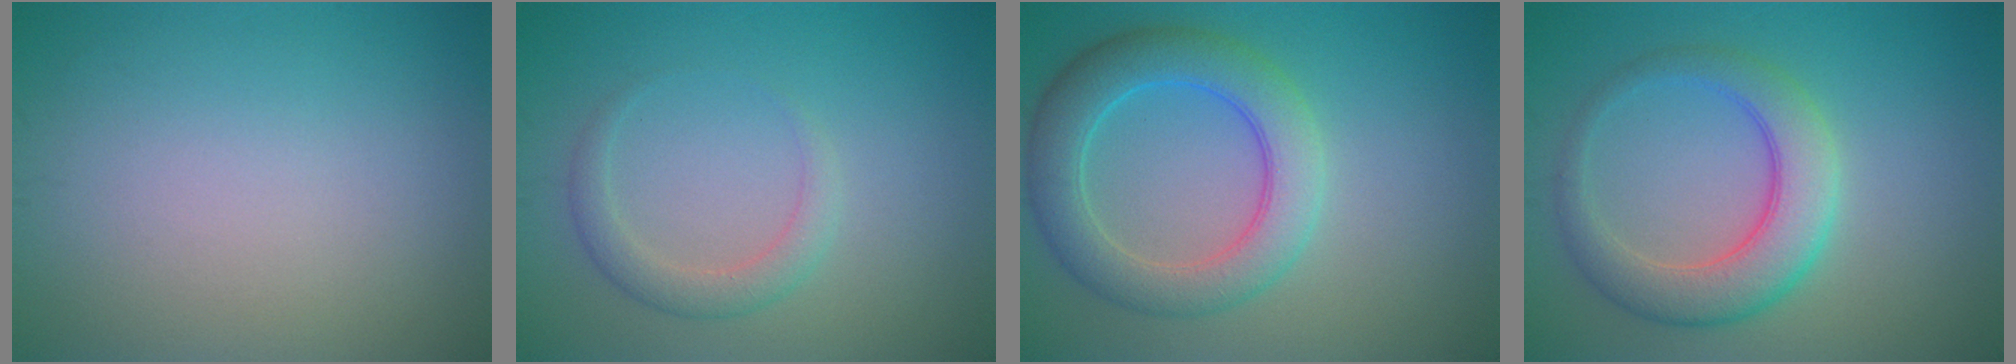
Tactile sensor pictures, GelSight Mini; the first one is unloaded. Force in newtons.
{"total": 2.1, "press": 2.1, "slide": 0.1}
{"total": 6.0, "press": 6.0, "slide": 0.2}
{"total": 5.4, "press": 5.4, "slide": 0.1}